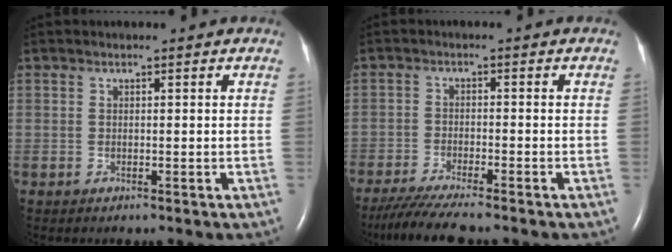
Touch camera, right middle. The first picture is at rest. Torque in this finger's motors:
{"motor_torque": [0.83, -0.84, 0.33, 0.12]}